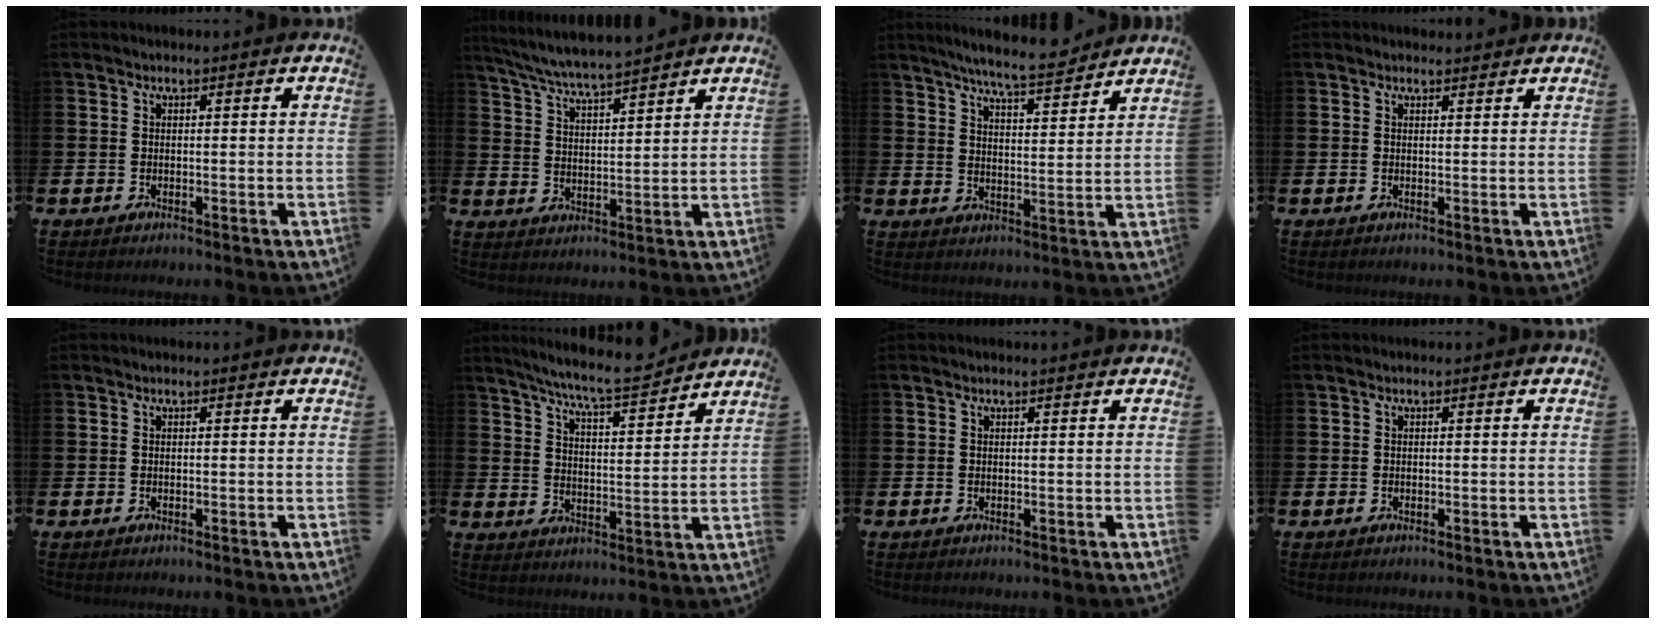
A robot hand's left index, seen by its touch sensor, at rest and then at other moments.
{"total": 6.0, "force": [5.9, -0.1, 1.4], "torque": [-0.052, -0.034, 0.104]}
{"total": 7.1, "force": [6.8, 0.1, 2.2], "torque": [-0.052, -0.039, 0.118]}
{"total": 0.9, "force": [0.8, 0.2, 0.2], "torque": [0.005, -0.001, 0.014]}
{"total": 0.0}
{"total": 7.8, "force": [7.3, 0.2, 2.7], "torque": [-0.073, -0.047, 0.128]}
{"total": 0.0}
{"total": 0.0}